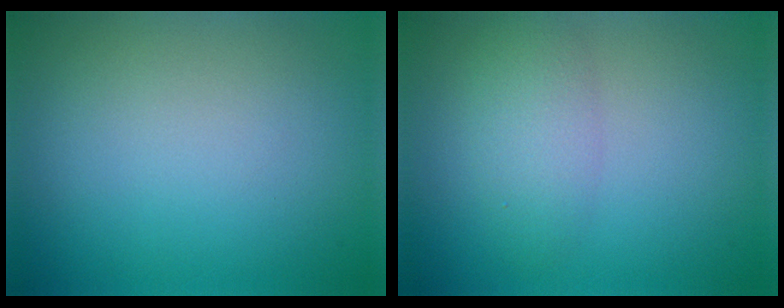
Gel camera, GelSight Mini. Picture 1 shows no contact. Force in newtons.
{"total": 2.8, "press": 2.8, "slide": 0.2}